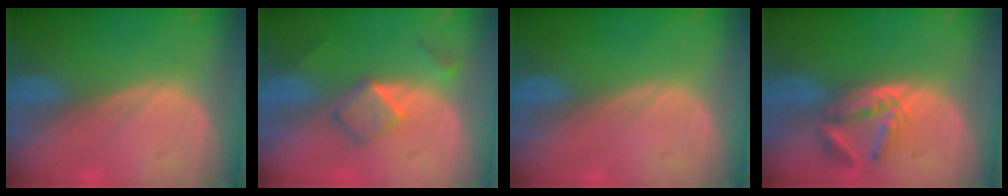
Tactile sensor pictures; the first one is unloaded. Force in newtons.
{"total": 5.2, "press": 4.6, "slide": 2.6}
{"total": 0.0}
{"total": 5.8, "press": 5.2, "slide": 2.6}